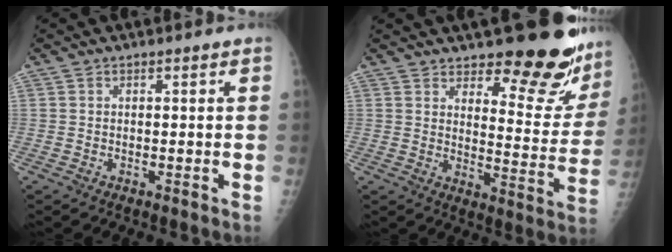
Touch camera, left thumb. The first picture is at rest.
{"total": 17.7, "force": [14.4, 5.7, 8.6], "torque": [-0.061, -0.118, 0.178]}